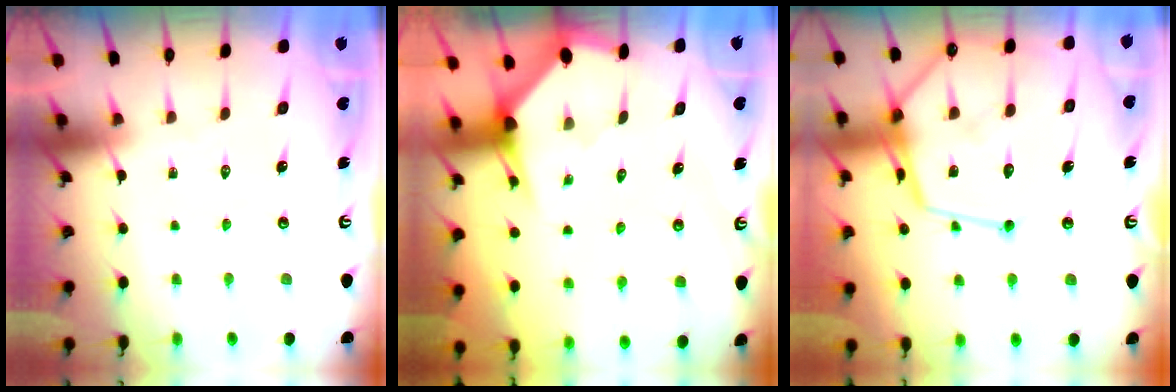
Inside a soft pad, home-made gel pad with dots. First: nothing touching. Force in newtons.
{"total": 2.9, "press": 2.9, "slide": 0.2}
{"total": 19.1, "press": 19.0, "slide": 1.7}